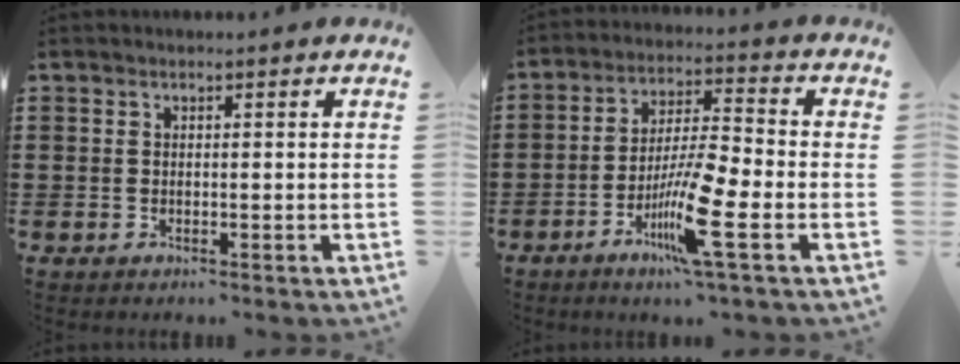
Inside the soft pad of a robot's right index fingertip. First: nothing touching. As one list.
[{"total": 10.4, "force": [-4.3, 1.7, 9.4], "torque": [-0.190, -0.007, -0.082]}]